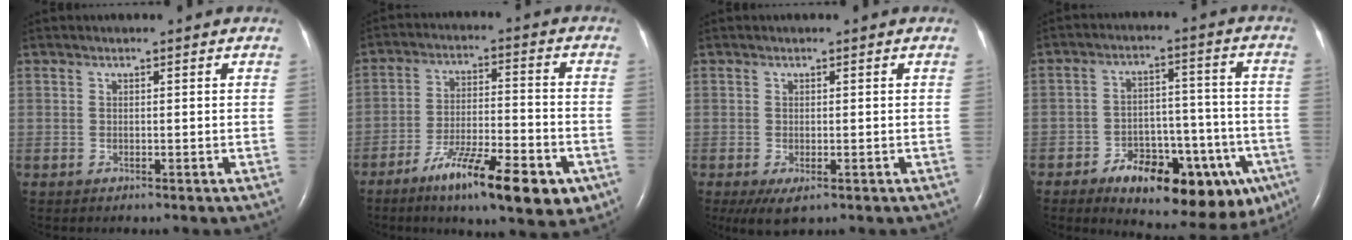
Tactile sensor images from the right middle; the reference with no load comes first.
{"total": 15.3, "force": [-8.5, 3.3, 12.3], "torque": [-0.178, -0.010, -0.129]}
{"total": 4.2, "force": [-2.1, 1.6, 3.2], "torque": [-0.060, -0.013, -0.026]}
{"total": 19.3, "force": [-10.5, 7.7, 14.2], "torque": [-0.137, 0.026, -0.138]}